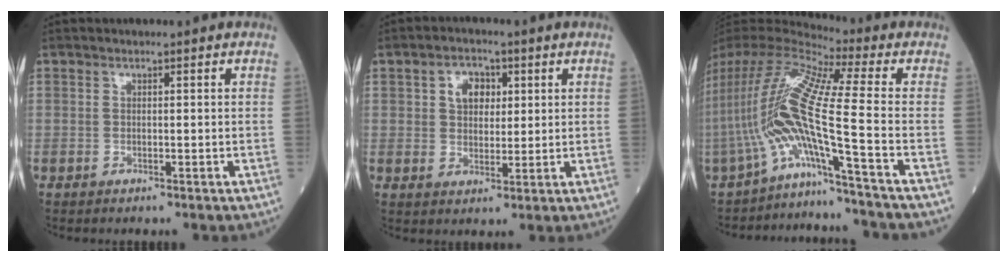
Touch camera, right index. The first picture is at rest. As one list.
[{"total": 4.9, "force": [1.6, 3.4, 3.1], "torque": [-0.052, 0.011, 0.029]}, {"total": 17.1, "force": [-6.8, -2.0, 15.5], "torque": [-0.323, 0.021, -0.130]}]